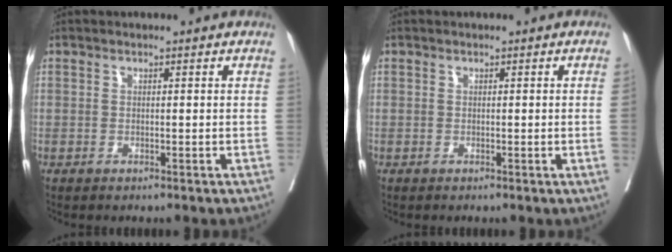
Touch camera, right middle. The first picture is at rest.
{"total": 1.1, "force": [-0.1, -0.4, 1.0], "torque": [-0.013, -0.001, 0.000]}